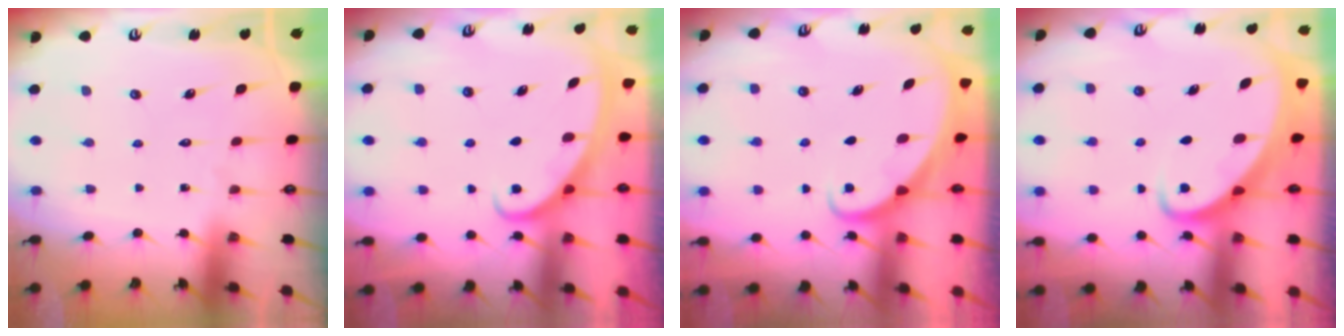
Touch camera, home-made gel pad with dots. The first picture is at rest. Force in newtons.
{"total": 2.7, "press": 2.7, "slide": 0.3}
{"total": 2.1, "press": 2.1, "slide": 0.2}
{"total": 3.7, "press": 3.7, "slide": 0.4}